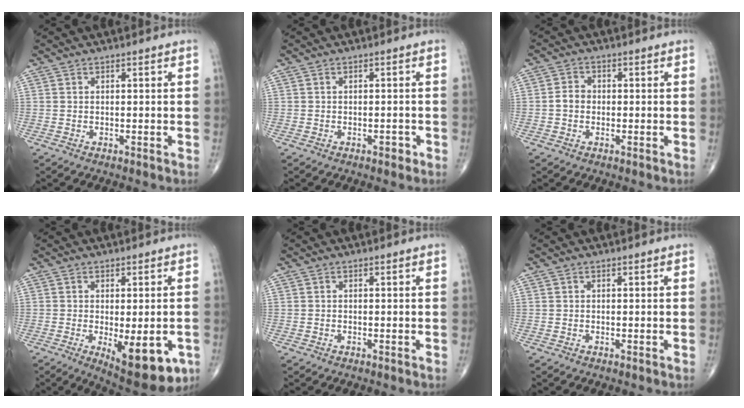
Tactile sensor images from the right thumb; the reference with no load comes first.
{"total": 1.2, "force": [-0.7, 0.7, 0.7], "torque": [-0.004, 0.001, -0.011]}
{"total": 2.8, "force": [-0.4, 2.3, 1.5], "torque": [-0.019, 0.010, -0.013]}
{"total": 12.7, "force": [-4.2, 4.9, 10.9], "torque": [-0.133, -0.014, -0.046]}
{"total": 0.0}
{"total": 0.0}